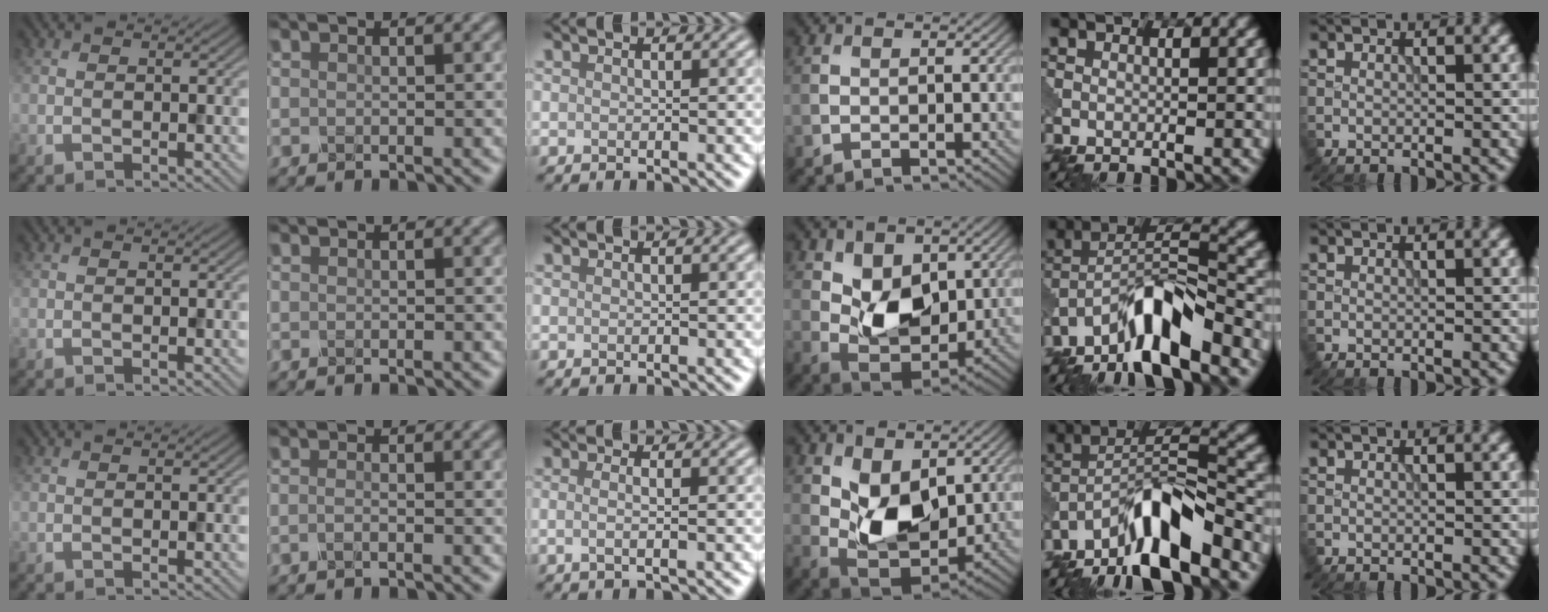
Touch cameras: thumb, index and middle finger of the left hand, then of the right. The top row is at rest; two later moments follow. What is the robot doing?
{"motion": "insert", "object": "pin"}